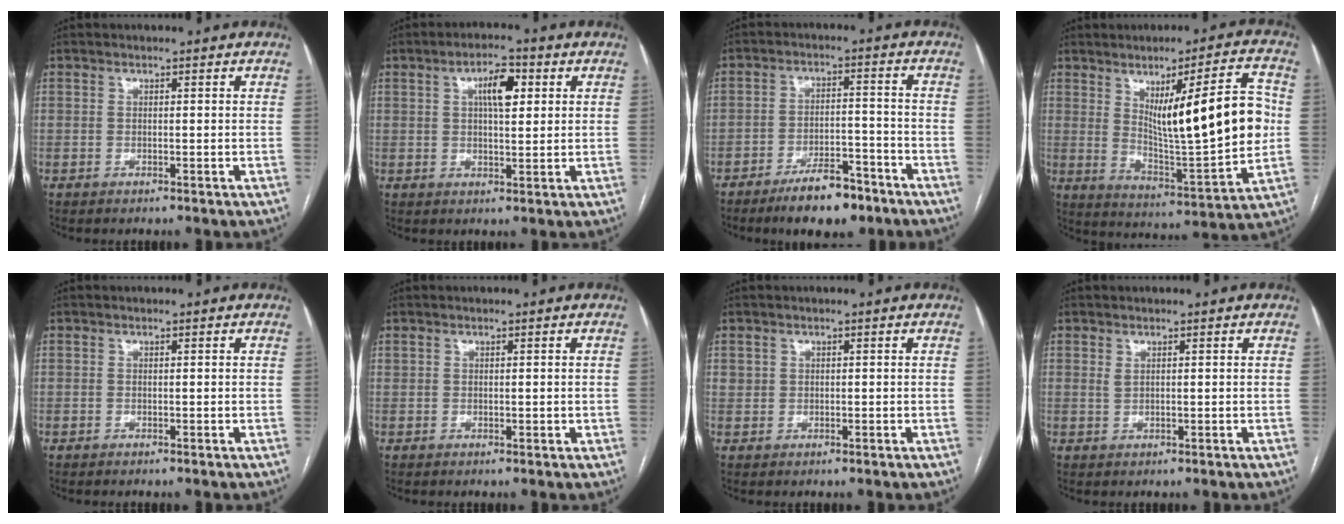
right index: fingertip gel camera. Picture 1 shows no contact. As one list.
[{"total": 5.9, "force": [1.9, 2.1, 5.2], "torque": [-0.089, 0.014, 0.031]}, {"total": 10.2, "force": [-7.4, 3.0, 6.3], "torque": [-0.100, 0.004, -0.121]}, {"total": 17.7, "force": [2.6, 2.1, 17.4], "torque": [-0.267, -0.001, 0.048]}, {"total": 0.0}, {"total": 0.6, "force": [0.2, 0.3, 0.5], "torque": [-0.011, 0.001, 0.007]}, {"total": 1.2, "force": [0.5, 1.2, 0.1], "torque": [0.010, 0.008, 0.006]}, {"total": 0.8, "force": [0.5, 0.3, 0.6], "torque": [-0.014, -0.001, 0.011]}]